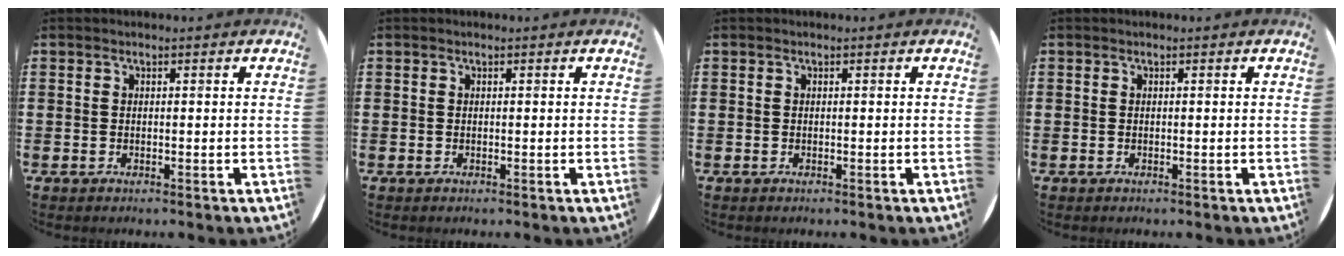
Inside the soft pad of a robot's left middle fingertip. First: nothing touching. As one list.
[{"total": 0.0}, {"total": 0.0}, {"total": 0.0}]